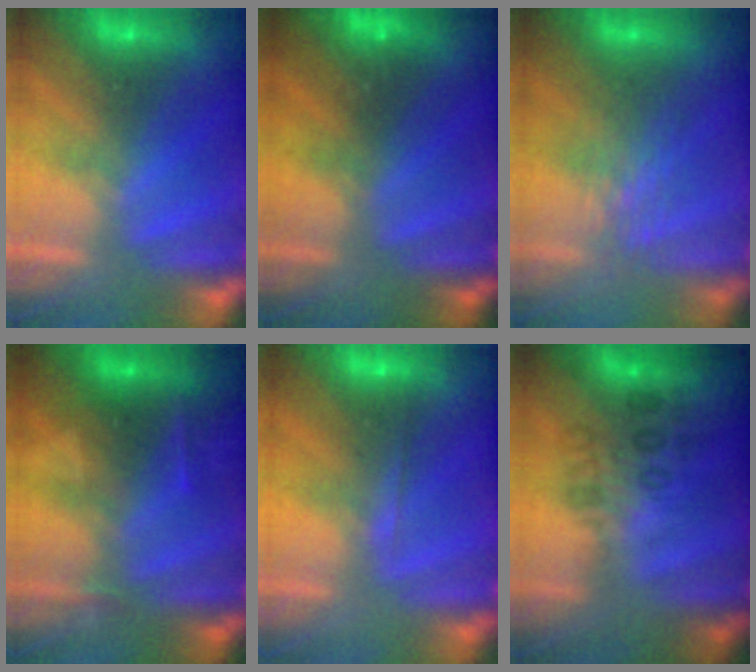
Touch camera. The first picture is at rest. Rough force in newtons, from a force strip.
{"total": 2.9}
{"total": 2.7}
{"total": 2.4}
{"total": 2.0}
{"total": 2.9}